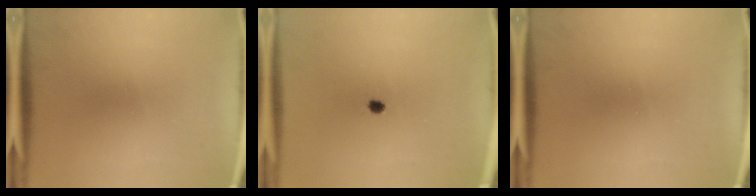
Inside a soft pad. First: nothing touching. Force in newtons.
{"total": 1.5}
{"total": 0.0}